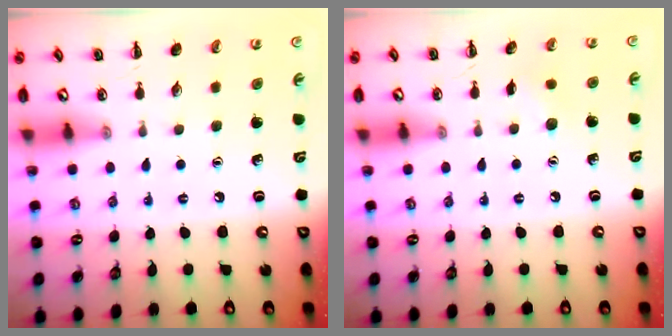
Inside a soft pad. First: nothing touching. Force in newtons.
{"total": 4.9, "press": 4.7, "slide": 1.2}